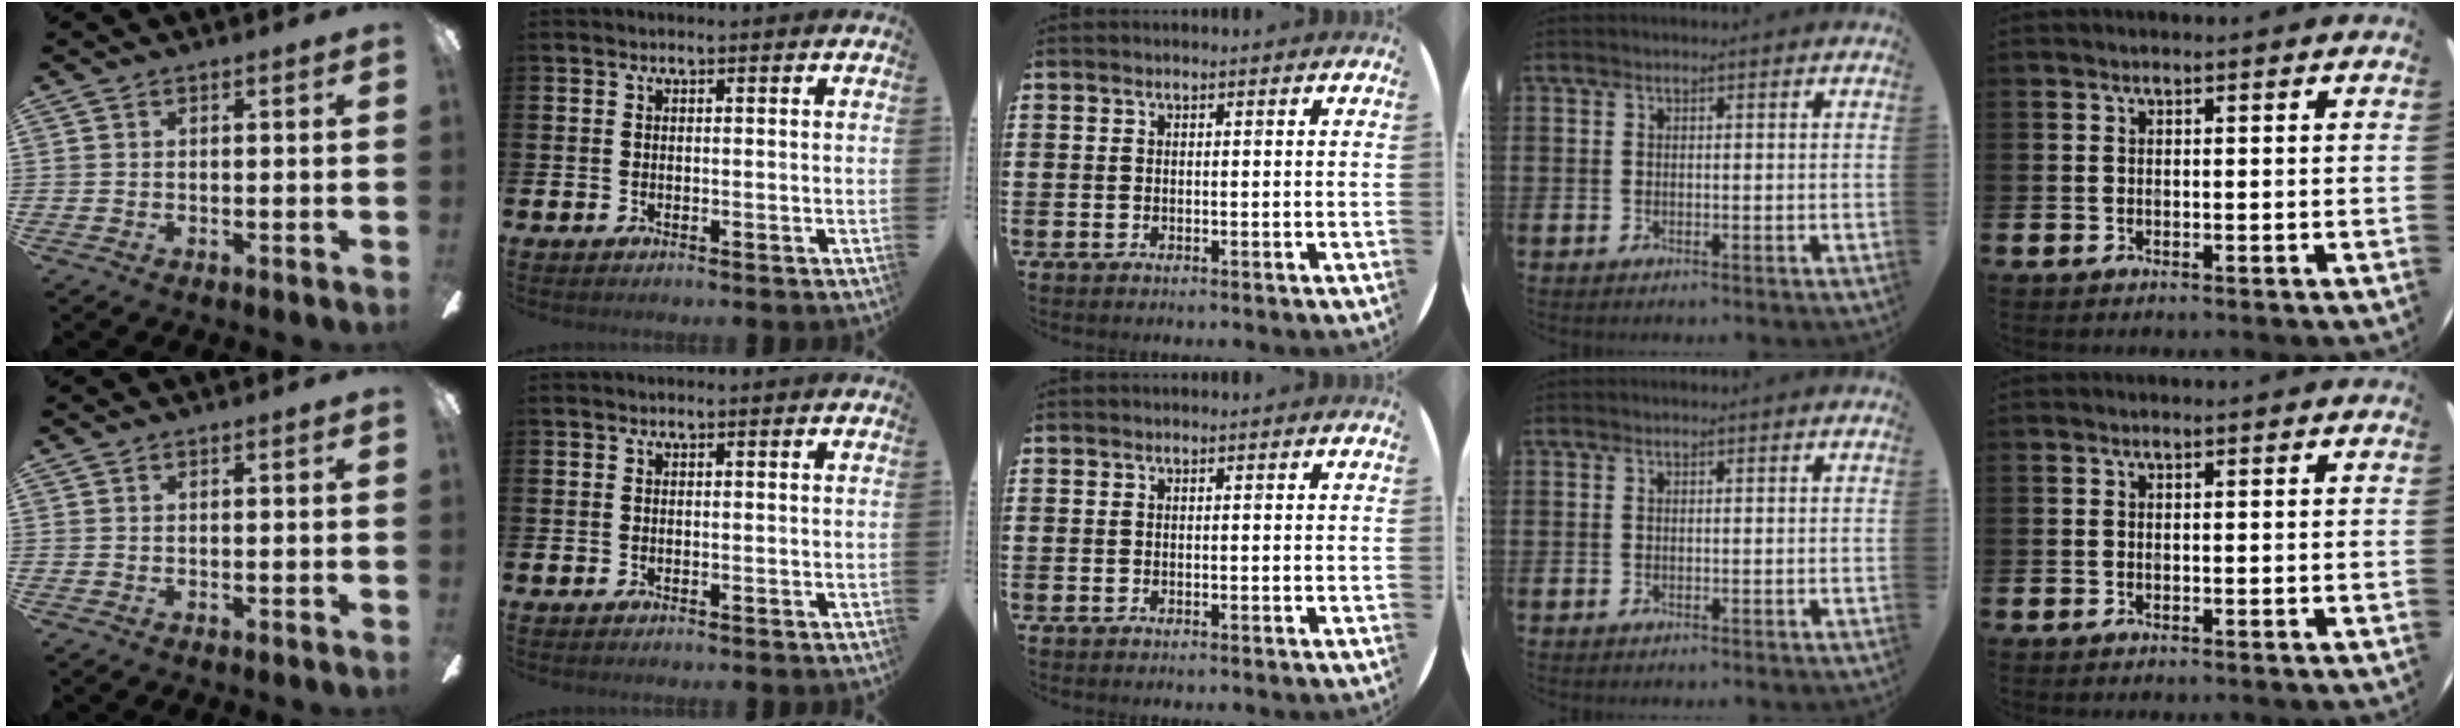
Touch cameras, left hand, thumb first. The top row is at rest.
{}